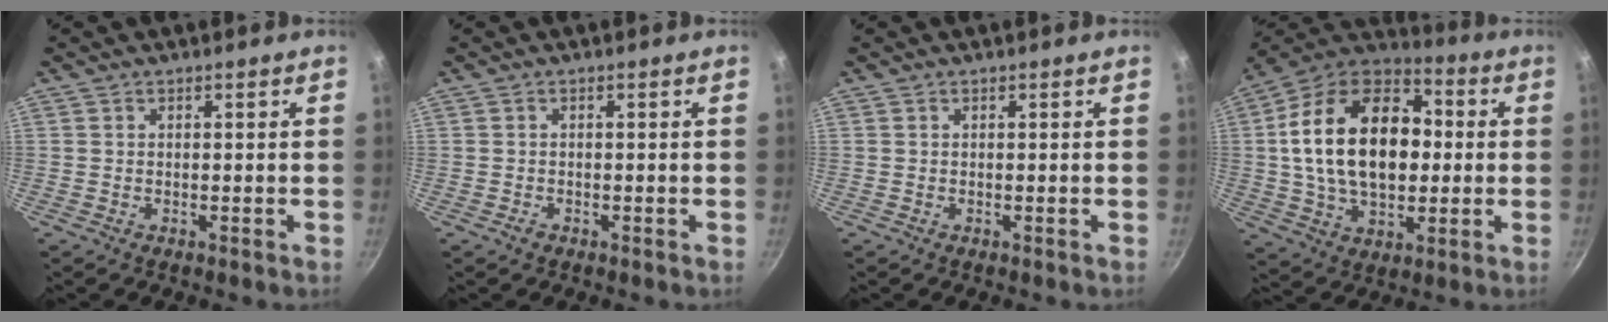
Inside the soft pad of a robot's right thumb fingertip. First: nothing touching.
{"total": 1.0, "force": [-0.6, 0.7, 0.4], "torque": [-0.007, 0.003, -0.010]}
{"total": 0.0}
{"total": 24.8, "force": [1.7, 16.2, 18.8], "torque": [-0.297, 0.031, 0.022]}